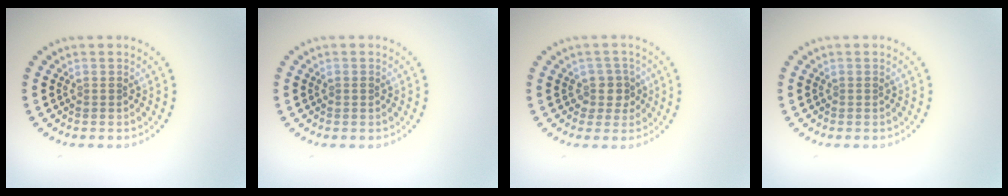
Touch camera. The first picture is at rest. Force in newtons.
{"total": 0.6, "press": 0.6, "slide": 0.0}
{"total": 2.2, "press": 1.6, "slide": 1.4}
{"total": 0.0}